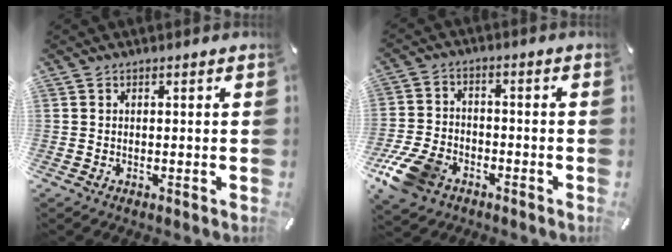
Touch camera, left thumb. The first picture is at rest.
{"total": 10.8, "force": [-6.3, 6.9, 5.3], "torque": [-0.118, 0.032, -0.117]}